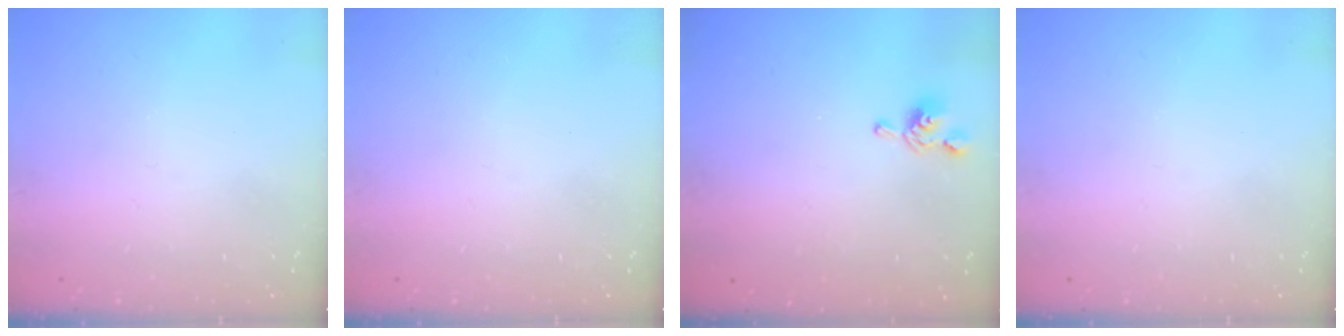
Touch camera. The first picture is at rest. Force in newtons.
{"total": 0.0}
{"total": 2.8, "press": 2.7, "slide": 0.7}
{"total": 0.0}